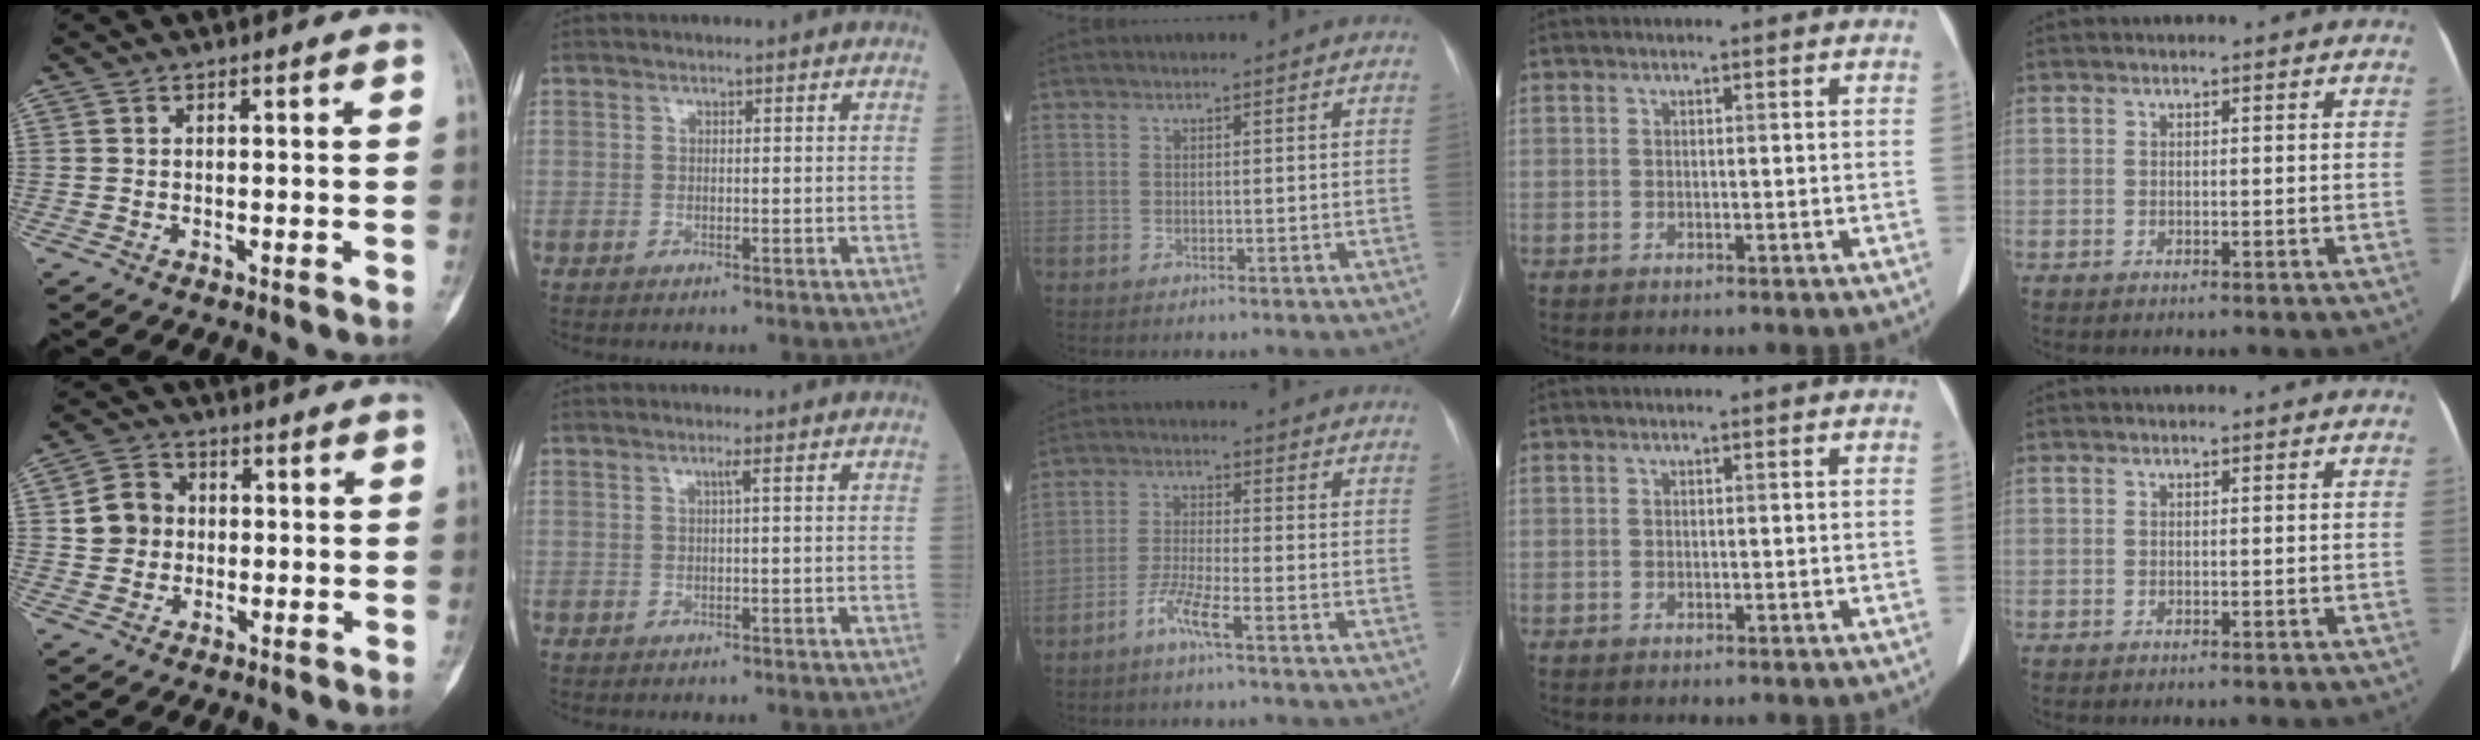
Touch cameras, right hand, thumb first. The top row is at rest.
{"thumb": {"total": 6.5, "force": [0.3, 5.9, 2.7], "torque": [-0.026, 0.010, -0.002]}, "index": {"total": 0.6, "force": [0.2, -0.1, 0.5], "torque": [-0.012, 0.000, 0.005]}, "middle": {"total": 4.6, "force": [-3.0, -0.2, 3.5], "torque": [-0.076, -0.007, -0.064]}}